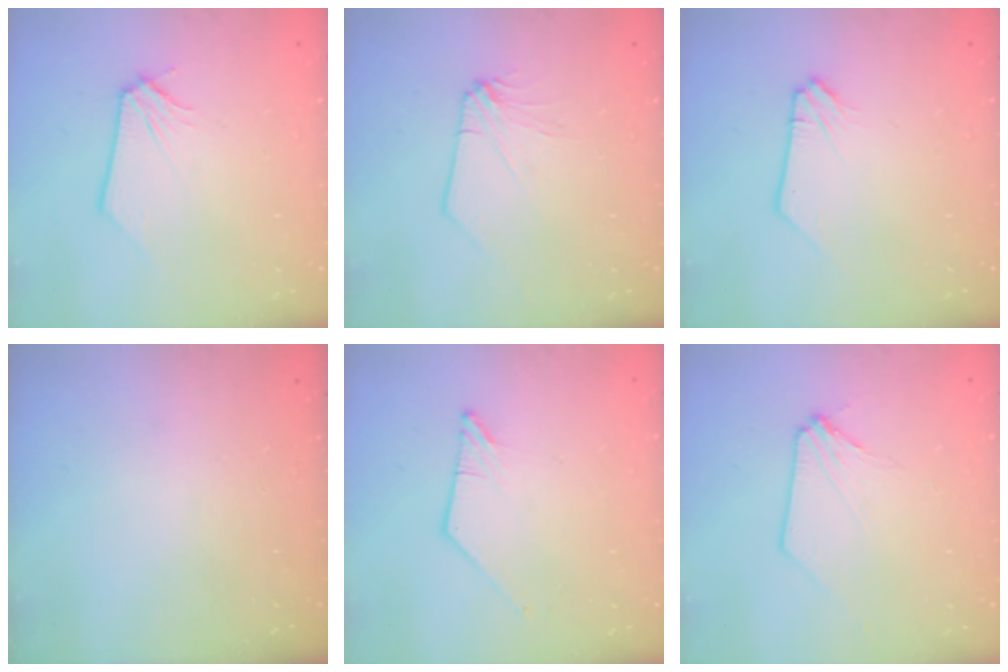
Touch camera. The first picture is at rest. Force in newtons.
{"total": 2.1, "press": 2.1, "slide": 0.2}
{"total": 0.0}
{"total": 0.0}
{"total": 0.8, "press": 0.8, "slide": 0.2}
{"total": 1.5, "press": 1.4, "slide": 0.3}